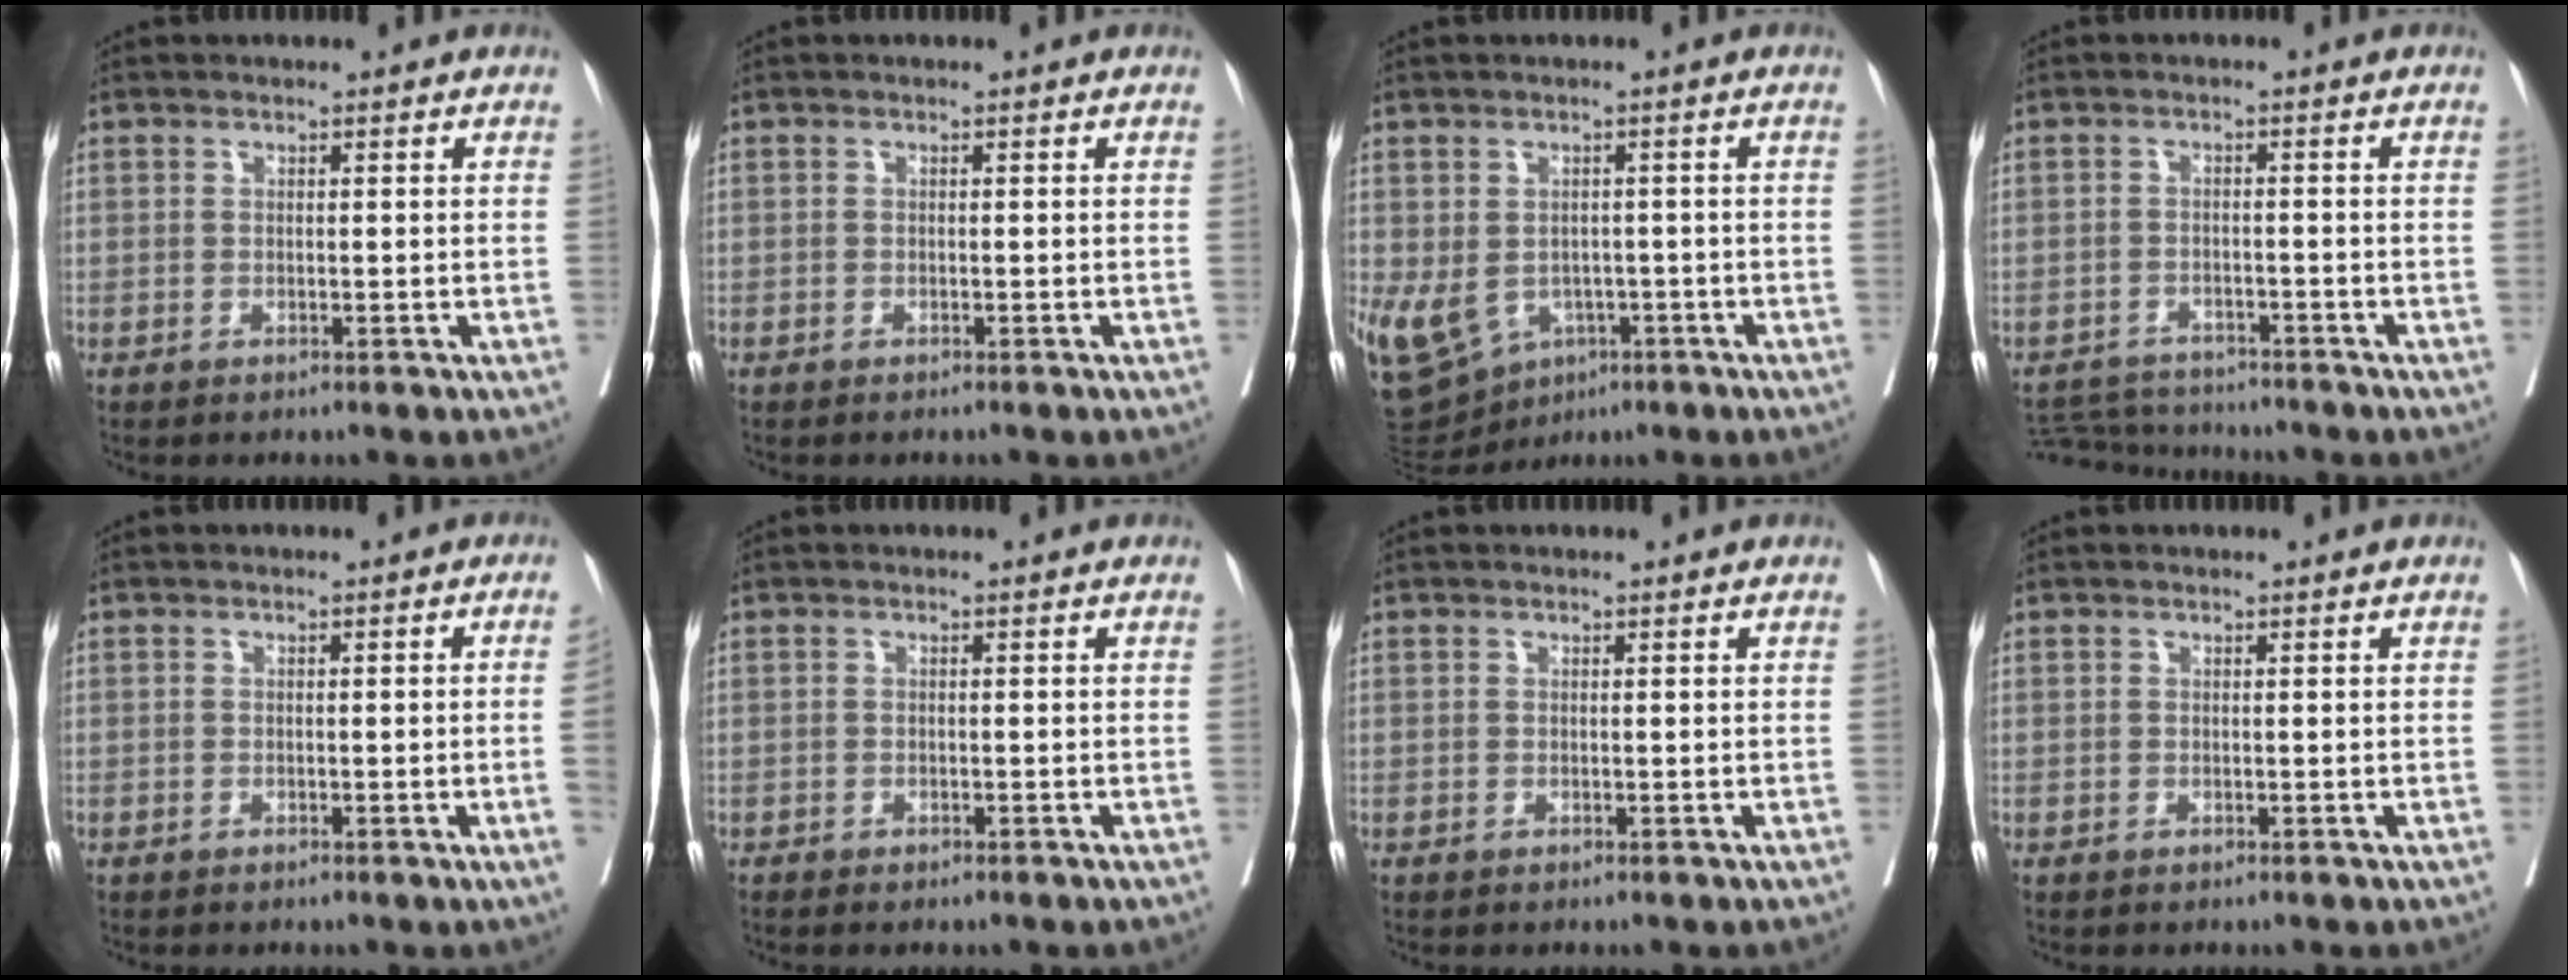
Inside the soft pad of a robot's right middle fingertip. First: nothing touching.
{"total": 0.9, "force": [-0.8, 0.1, 0.3], "torque": [-0.005, -0.001, -0.013]}
{"total": 11.5, "force": [-4.4, 8.8, 5.9], "torque": [-0.131, 0.006, -0.056]}
{"total": 6.1, "force": [-6.0, 0.6, 0.1], "torque": [-0.002, 0.000, -0.102]}
{"total": 2.2, "force": [-0.5, -0.3, 2.2], "torque": [-0.029, 0.005, -0.004]}
{"total": 1.2, "force": [-1.0, 0.4, 0.5], "torque": [-0.010, -0.002, -0.012]}
{"total": 0.0}
{"total": 0.0}